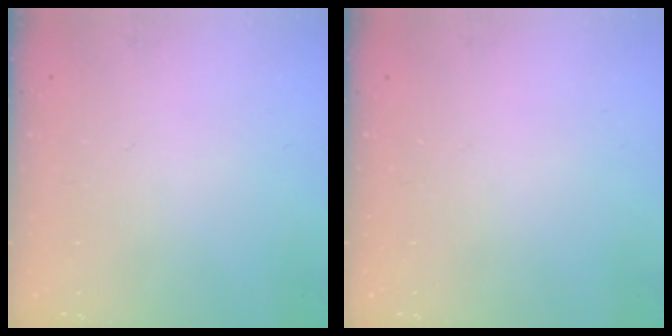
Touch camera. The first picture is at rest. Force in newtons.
{"total": 0.0}